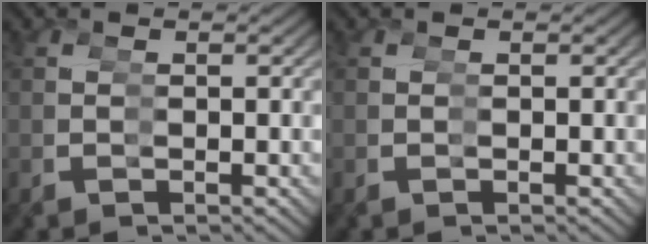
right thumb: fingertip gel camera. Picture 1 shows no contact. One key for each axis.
{"total": 0.0}